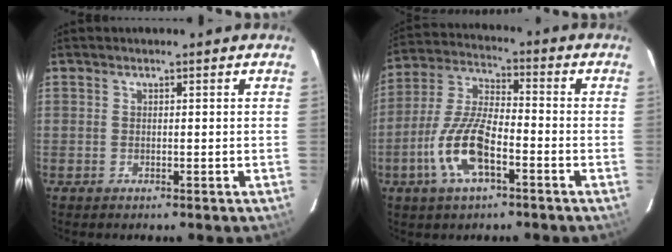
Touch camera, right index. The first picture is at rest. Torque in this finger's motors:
{"motor_torque": [1.49, -0.65, 0.88, 0.20]}